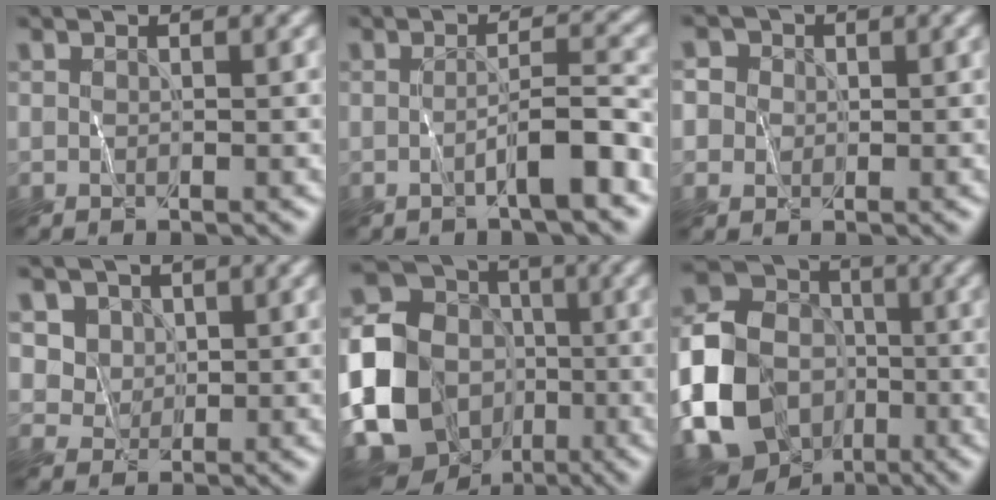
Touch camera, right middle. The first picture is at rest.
{"total": 3.4, "force": [-1.4, 0.4, 3.1], "torque": [-0.046, 0.012, -0.030]}
{"total": 4.5, "force": [1.3, 4.0, 1.8], "torque": [-0.027, 0.027, 0.002]}
{"total": 5.1, "force": [2.5, 3.9, 2.1], "torque": [-0.047, -0.001, 0.042]}
{"total": 20.0, "force": [-4.9, 17.7, 7.9], "torque": [-0.201, -0.019, -0.123]}
{"total": 14.4, "force": [-4.2, 11.9, 7.1], "torque": [-0.155, -0.034, -0.094]}